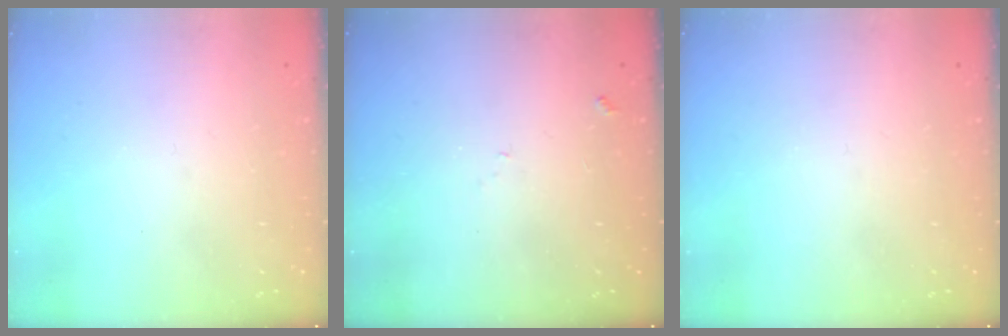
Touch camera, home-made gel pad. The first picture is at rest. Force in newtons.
{"total": 5.3, "press": 5.2, "slide": 0.6}
{"total": 0.0}